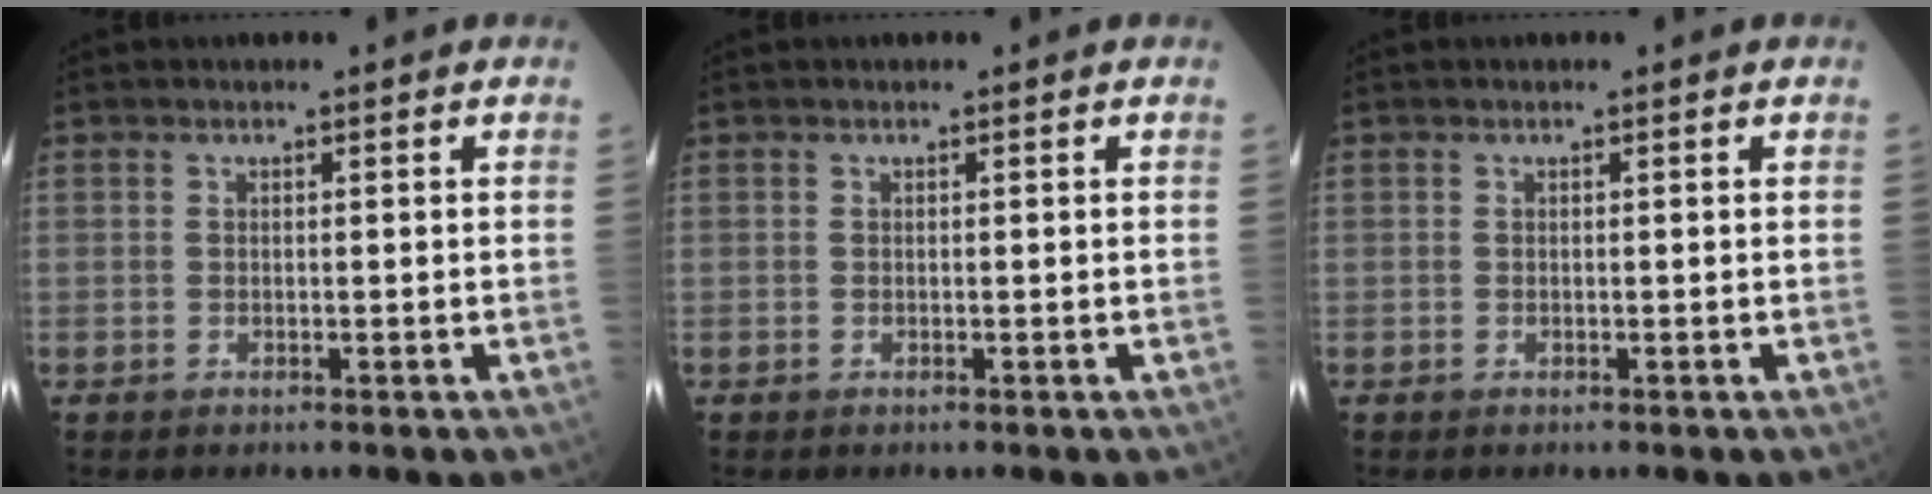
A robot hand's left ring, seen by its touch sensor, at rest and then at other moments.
{"total": 0.0}
{"total": 0.0}